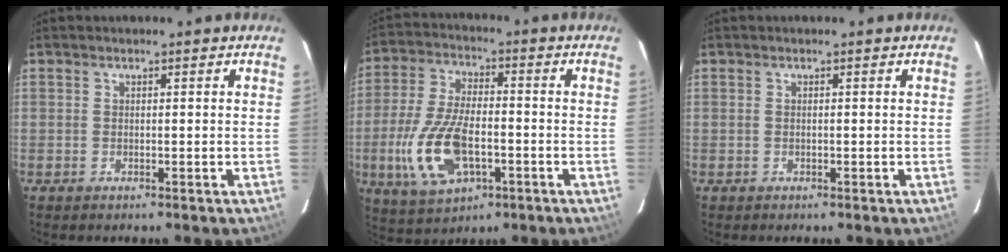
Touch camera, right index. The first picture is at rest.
{"total": 14.7, "force": [-4.2, 7.1, 12.1], "torque": [-0.266, -0.006, -0.070]}
{"total": 0.0}